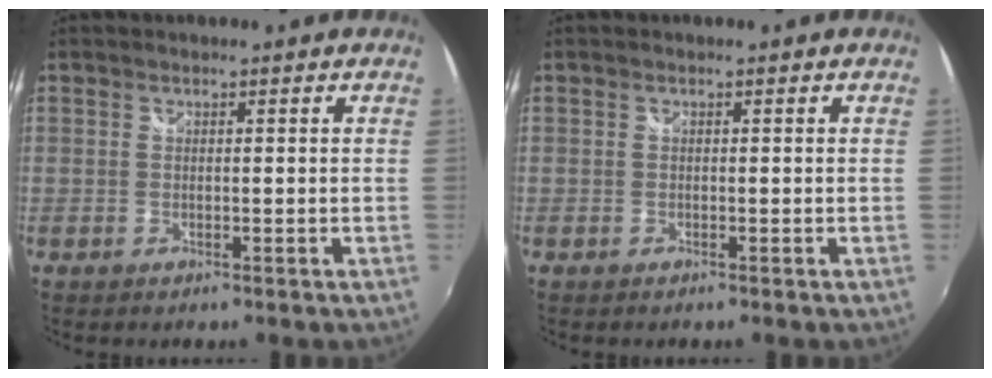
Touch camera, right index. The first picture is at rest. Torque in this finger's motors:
{"motor_torque": [0.06, -0.06, 0.05, 0.00]}